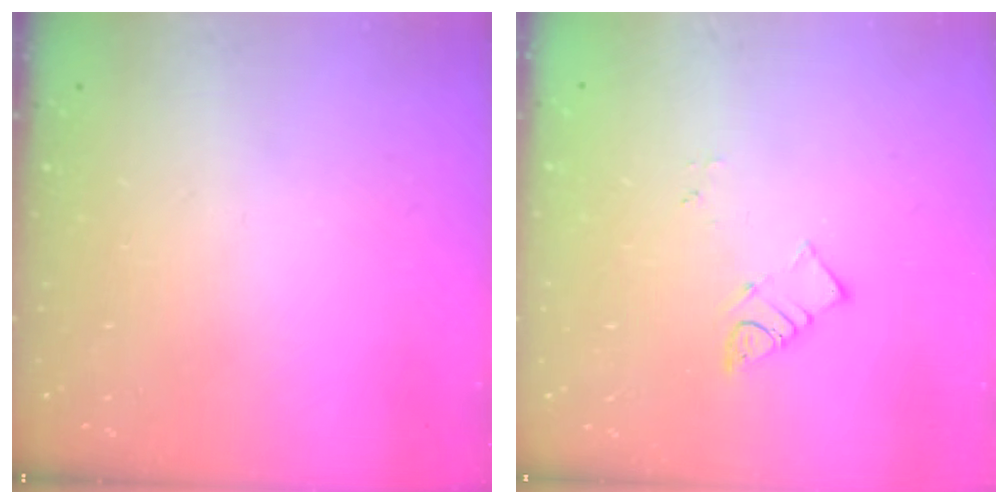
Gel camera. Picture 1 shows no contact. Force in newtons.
{"total": 3.4, "press": 3.4, "slide": 0.2}